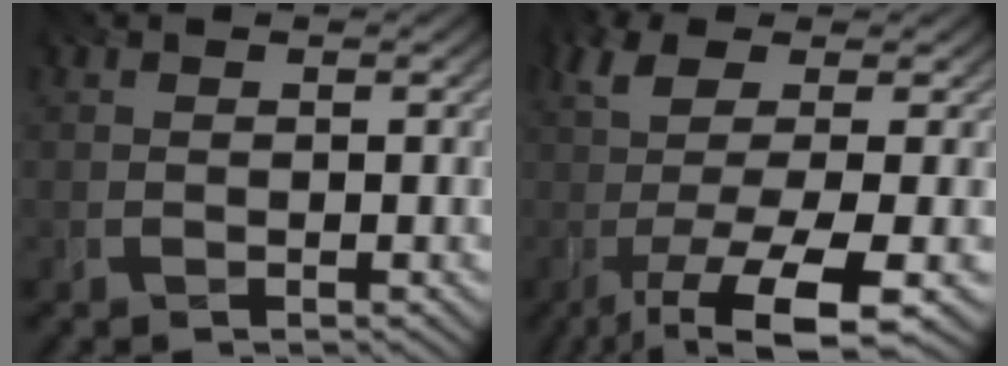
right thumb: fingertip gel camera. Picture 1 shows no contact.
{"total": 11.5, "force": [-2.9, 3.1, 10.6], "torque": [-0.189, 0.013, -0.055]}